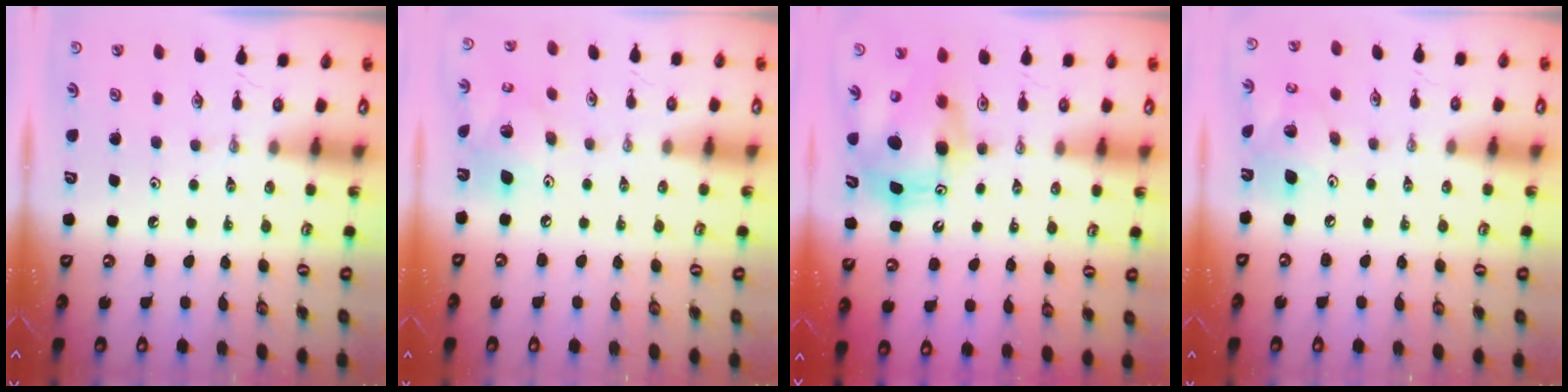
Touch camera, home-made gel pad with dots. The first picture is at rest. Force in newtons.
{"total": 12.5, "press": 12.4, "slide": 1.4}
{"total": 10.5, "press": 10.4, "slide": 0.9}
{"total": 13.9, "press": 13.7, "slide": 2.4}